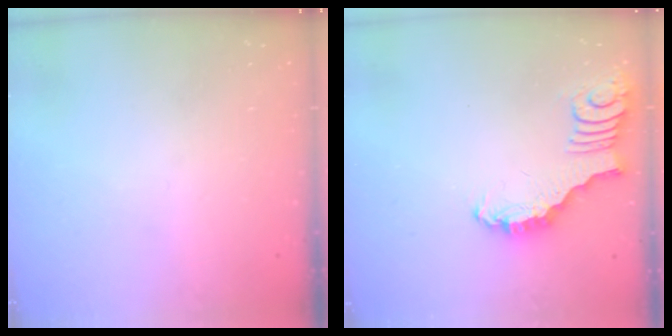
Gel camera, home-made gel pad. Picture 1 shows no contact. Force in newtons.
{"total": 2.2, "press": 2.2, "slide": 0.0}